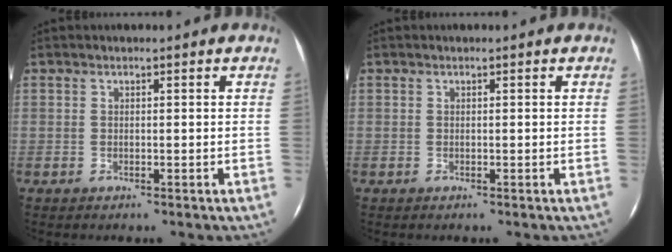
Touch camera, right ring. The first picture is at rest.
{"total": 0.0}